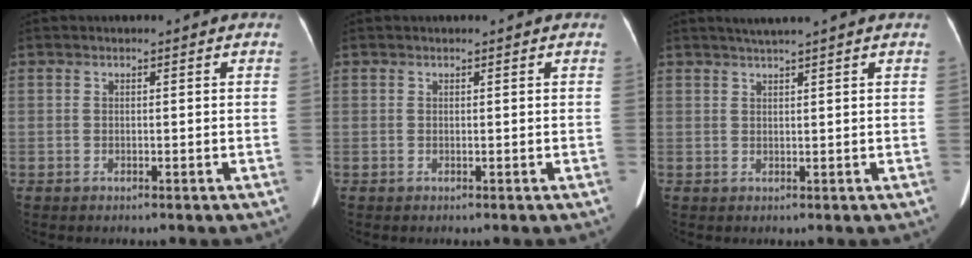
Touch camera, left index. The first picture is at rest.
{"total": 0.0}
{"total": 3.0, "force": [2.5, -0.8, 1.6], "torque": [-0.020, 0.014, 0.044]}